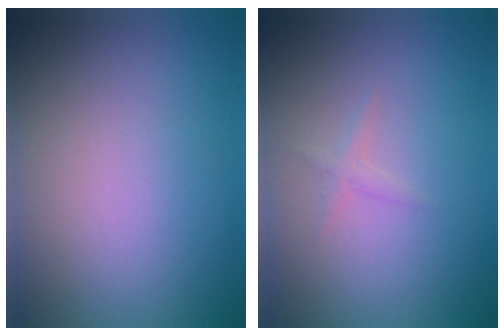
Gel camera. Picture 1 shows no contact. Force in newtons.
{"total": 0.7, "press": 0.7, "slide": 0.0}